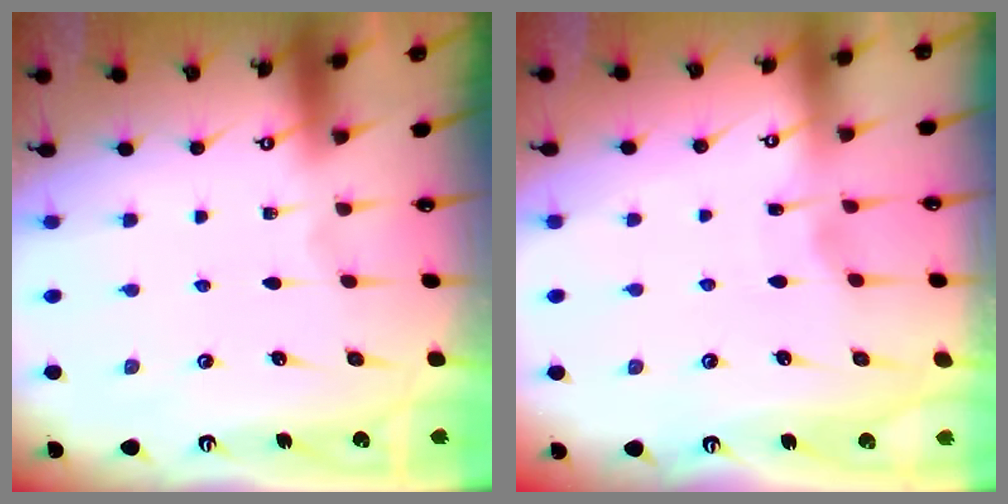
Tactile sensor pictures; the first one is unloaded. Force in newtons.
{"total": 2.6, "press": 2.6, "slide": 0.3}